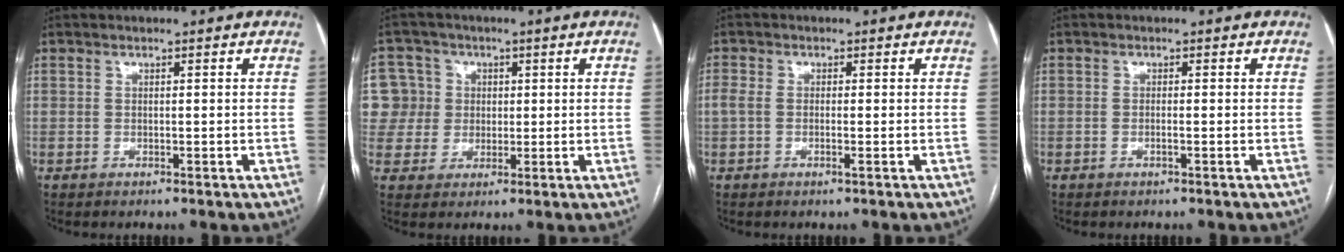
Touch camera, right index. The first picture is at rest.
{"total": 9.7, "force": [1.8, 9.5, 1.0], "torque": [-0.039, 0.042, 0.048]}
{"total": 2.5, "force": [-0.5, 1.0, 2.2], "torque": [-0.054, 0.007, -0.006]}
{"total": 0.5, "force": [-0.2, 0.0, 0.5], "torque": [-0.011, 0.002, -0.001]}